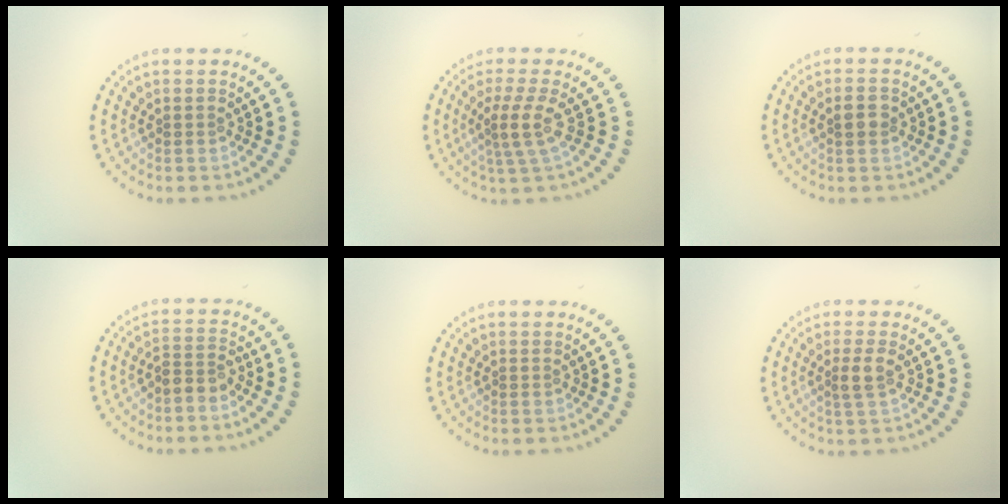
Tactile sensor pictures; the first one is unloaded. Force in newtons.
{"total": 3.0, "press": 2.1, "slide": 2.2}
{"total": 1.7, "press": 1.6, "slide": 0.5}
{"total": 2.1, "press": 1.7, "slide": 1.2}
{"total": 0.0}
{"total": 1.8, "press": 1.5, "slide": 0.9}